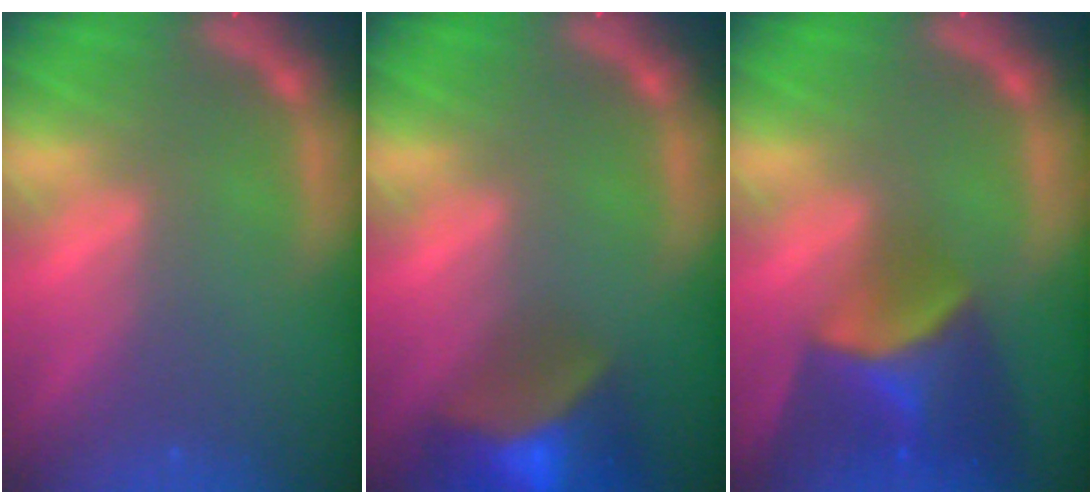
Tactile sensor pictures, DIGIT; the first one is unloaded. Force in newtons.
{"total": 9.9}
{"total": 7.9}